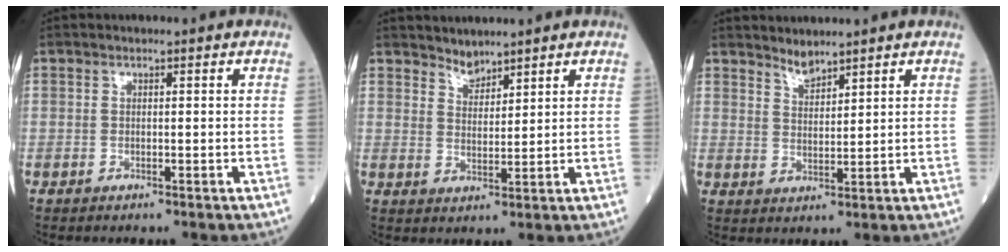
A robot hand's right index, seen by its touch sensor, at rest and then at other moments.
{"total": 2.8, "force": [2.7, 0.7, 0.2], "torque": [-0.002, 0.002, 0.050]}
{"total": 2.7, "force": [2.6, 0.3, 0.6], "torque": [-0.011, -0.004, 0.051]}